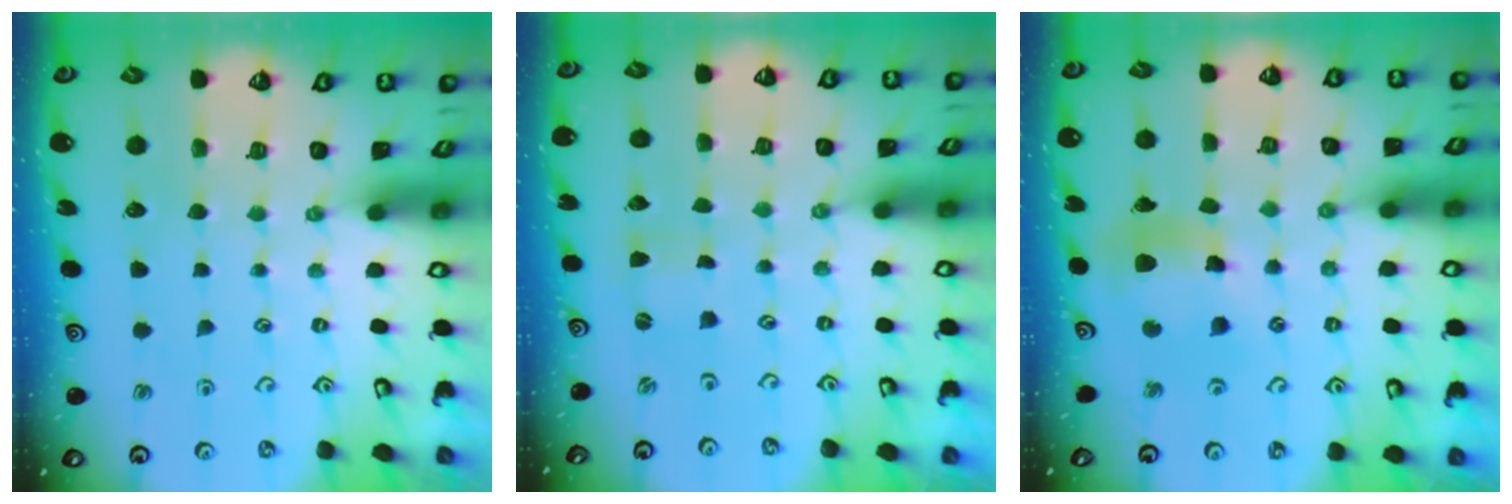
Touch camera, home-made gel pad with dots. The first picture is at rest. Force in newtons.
{"total": 0.0}
{"total": 13.9, "press": 13.7, "slide": 2.0}